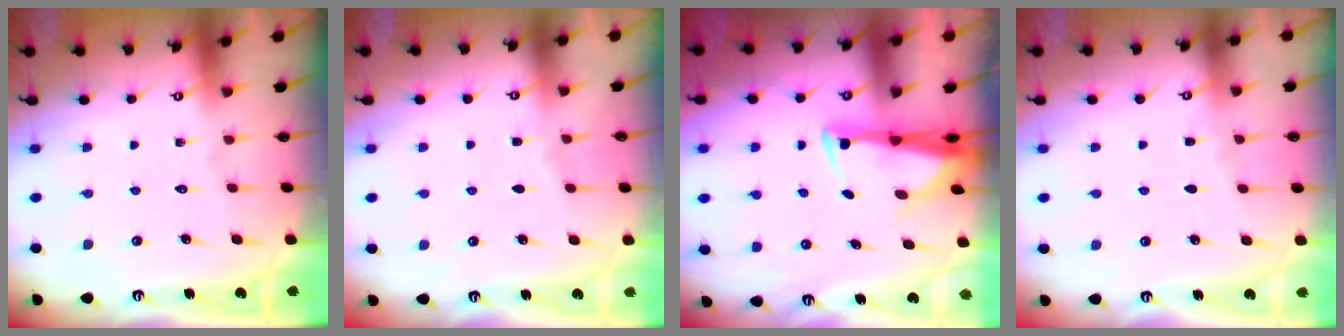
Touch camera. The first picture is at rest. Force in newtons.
{"total": 2.2, "press": 2.2, "slide": 0.4}
{"total": 3.1, "press": 2.9, "slide": 1.0}
{"total": 2.3, "press": 2.2, "slide": 0.3}